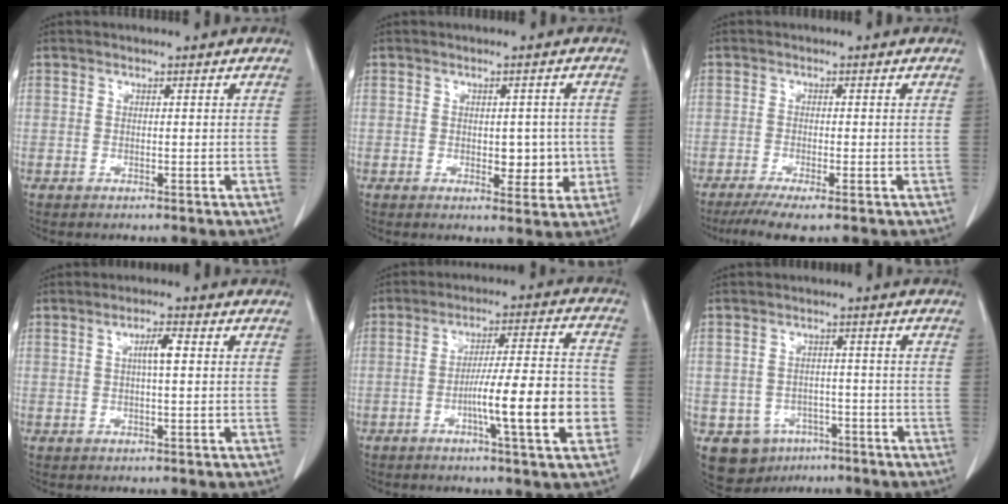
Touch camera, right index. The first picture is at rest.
{"total": 4.6, "force": [-0.4, 2.6, 3.7], "torque": [-0.036, -0.001, 0.003]}
{"total": 5.1, "force": [-3.5, 0.2, 3.6], "torque": [-0.060, -0.014, -0.060]}
{"total": 3.0, "force": [0.5, 0.3, 3.0], "torque": [-0.053, 0.004, 0.008]}
{"total": 12.8, "force": [-3.7, 0.7, 12.2], "torque": [-0.188, 0.006, -0.058]}
{"total": 7.0, "force": [-3.9, 5.6, 1.7], "torque": [-0.029, 0.008, -0.048]}